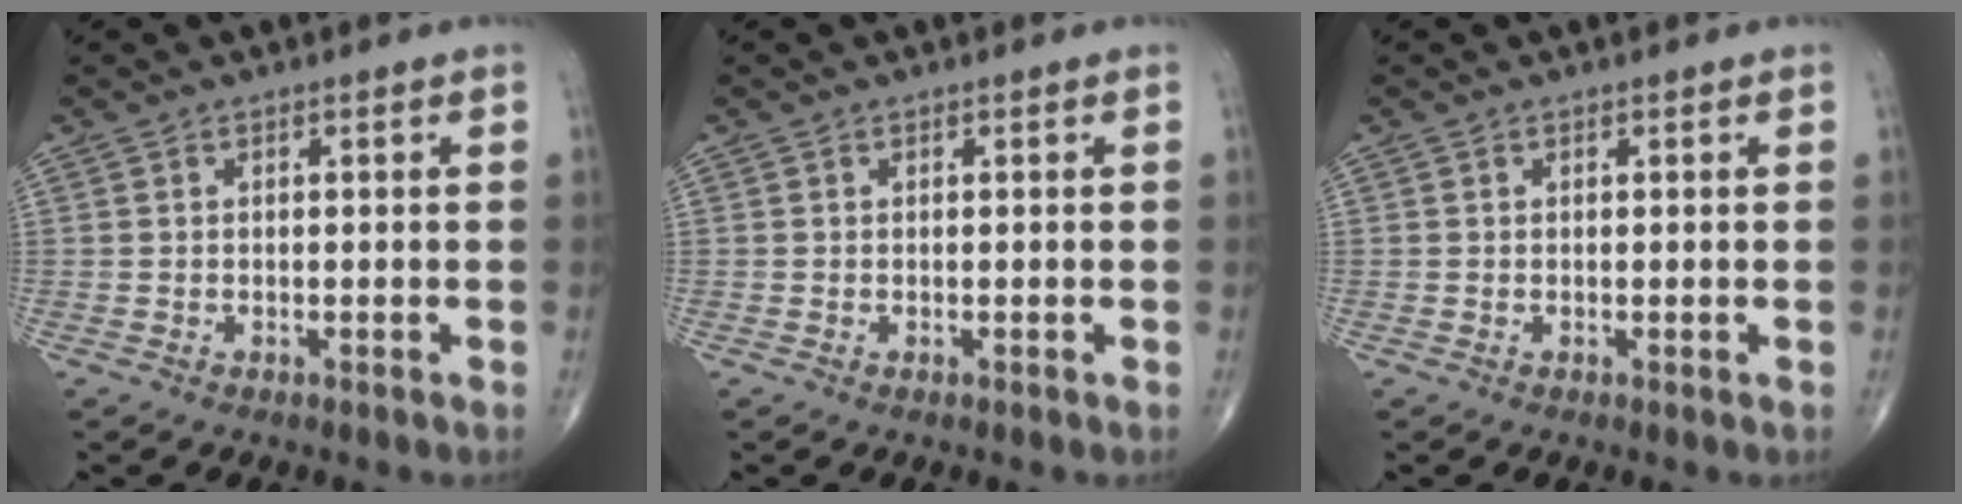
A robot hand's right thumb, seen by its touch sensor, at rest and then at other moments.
{"total": 0.0}
{"total": 0.0}